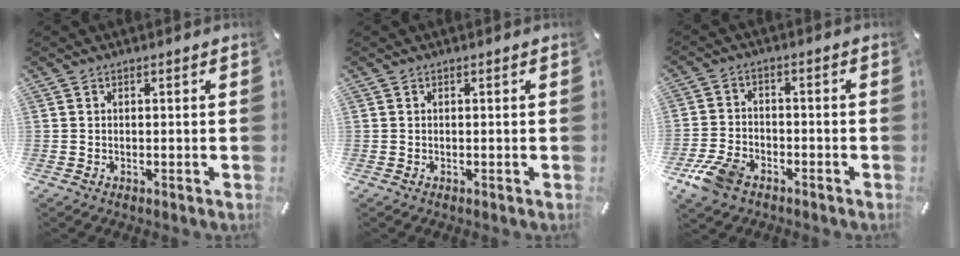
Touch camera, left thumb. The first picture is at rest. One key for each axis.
{"total": 0.0}
{"total": 8.1, "fx": -5.0, "fy": 4.9, "fz": 4.1, "tx": -0.093, "ty": 0.021, "tz": -0.096}